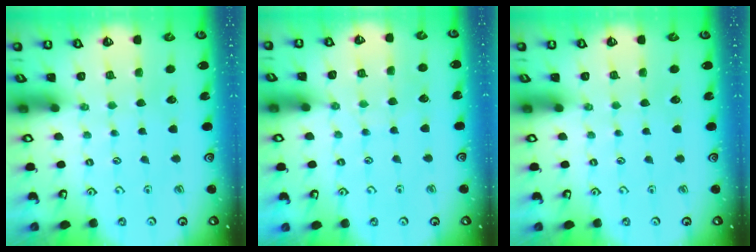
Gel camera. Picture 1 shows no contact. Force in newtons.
{"total": 4.7, "press": 4.7, "slide": 0.6}
{"total": 0.0}